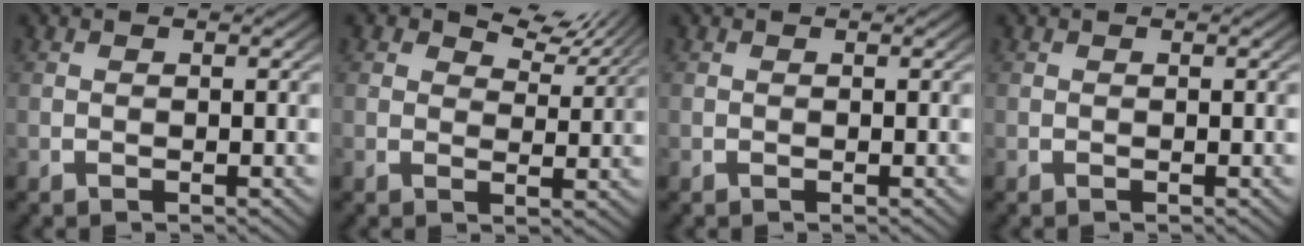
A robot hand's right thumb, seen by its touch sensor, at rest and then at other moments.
{"total": 4.6, "force": [3.5, 1.9, 2.2], "torque": [-0.021, 0.015, 0.047]}
{"total": 0.0}
{"total": 0.0}